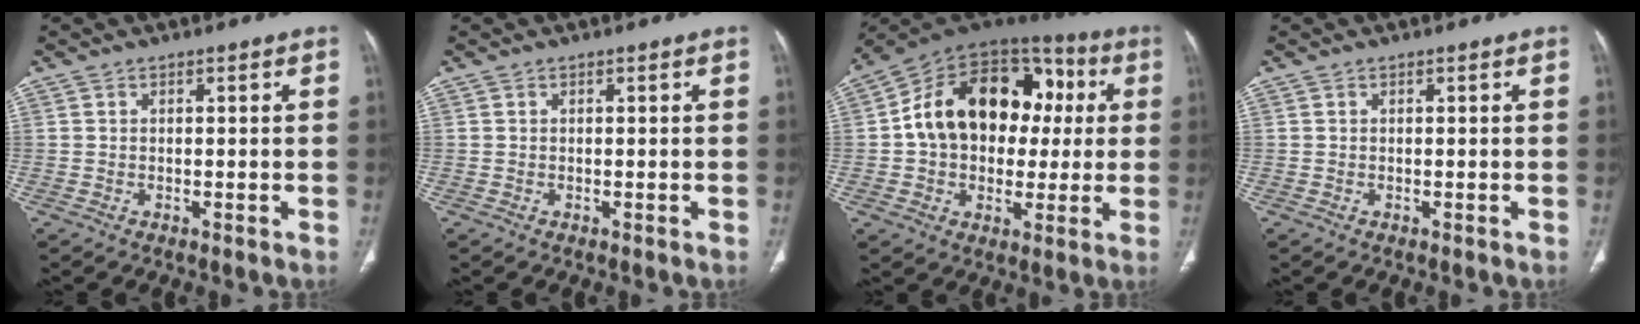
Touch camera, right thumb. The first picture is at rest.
{"total": 0.0}
{"total": 23.1, "force": [2.2, 16.5, 16.0], "torque": [-0.223, 0.043, 0.034]}
{"total": 0.0}